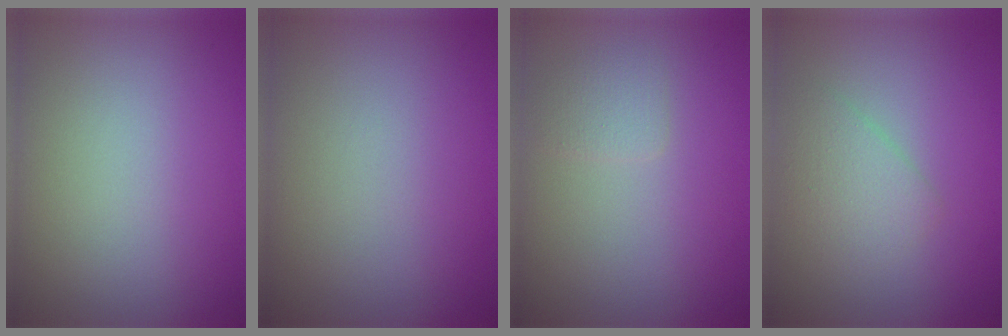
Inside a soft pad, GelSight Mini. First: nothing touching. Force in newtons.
{"total": 0.0}
{"total": 1.3, "press": 1.3, "slide": 0.1}
{"total": 2.2, "press": 2.2, "slide": 0.1}